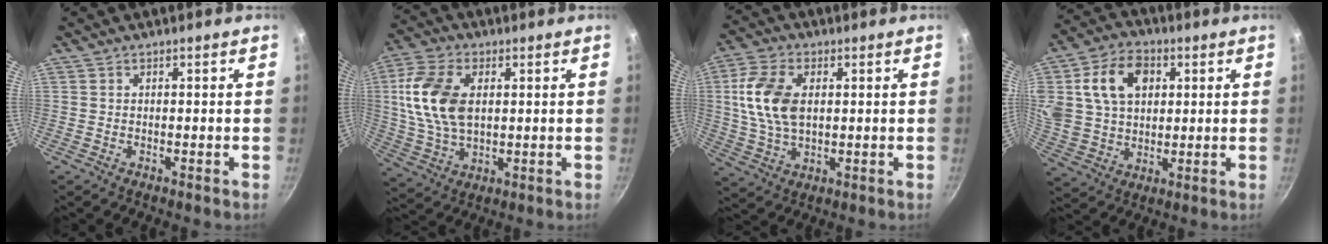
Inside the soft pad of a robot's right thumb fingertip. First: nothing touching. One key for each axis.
{"total": 14.4, "fx": 2.3, "fy": 8.9, "fz": 11.1, "tx": -0.208, "ty": -0.001, "tz": 0.043}
{"total": 12.1, "fx": 1.9, "fy": 7.4, "fz": 9.4, "tx": -0.175, "ty": 0.002, "tz": 0.033}
{"total": 15.7, "fx": 4.3, "fy": 11.6, "fz": 9.7, "tx": -0.161, "ty": 0.006, "tz": 0.078}